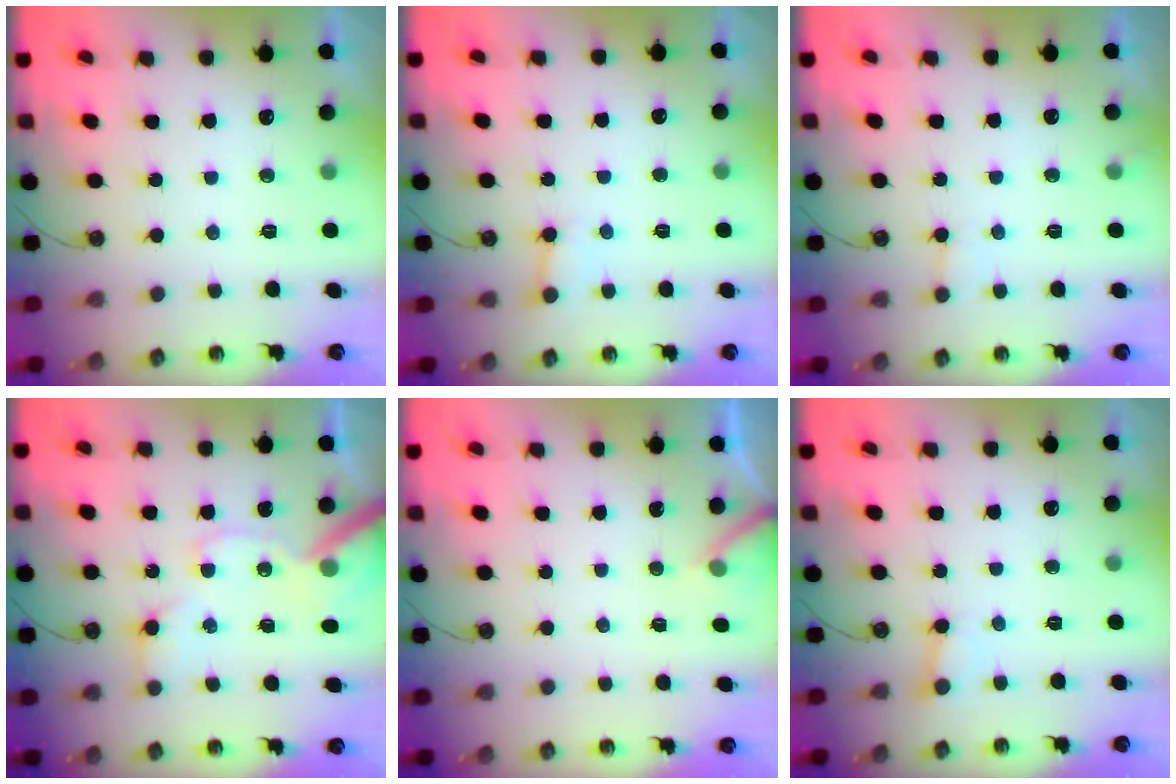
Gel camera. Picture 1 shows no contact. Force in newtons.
{"total": 5.3, "press": 5.3, "slide": 0.3}
{"total": 5.9, "press": 5.9, "slide": 0.4}
{"total": 13.7, "press": 13.6, "slide": 2.0}
{"total": 5.6, "press": 5.6, "slide": 0.1}
{"total": 4.9, "press": 4.8, "slide": 0.6}